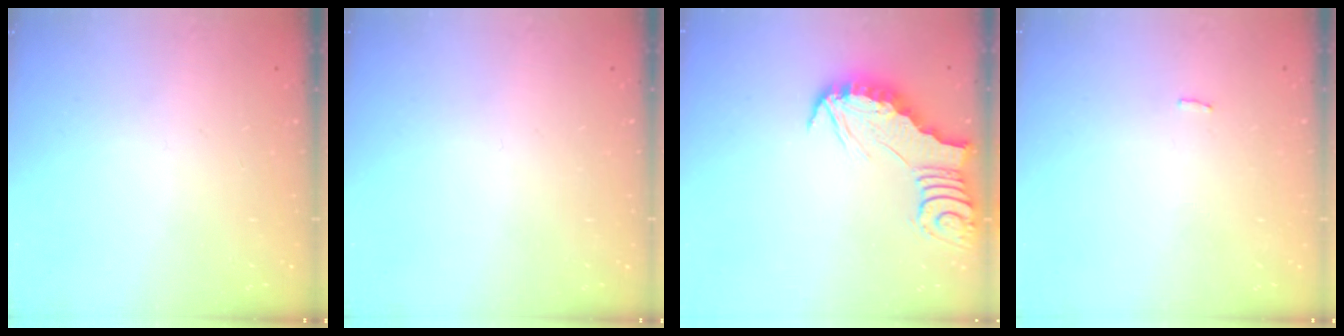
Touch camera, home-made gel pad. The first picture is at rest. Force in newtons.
{"total": 0.0}
{"total": 2.9, "press": 2.8, "slide": 0.3}
{"total": 0.5, "press": 0.4, "slide": 0.3}